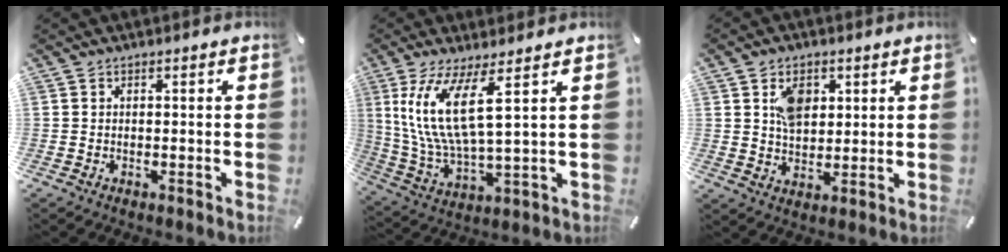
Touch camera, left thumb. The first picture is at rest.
{"total": 12.8, "force": [5.3, 3.2, 11.2], "torque": [-0.249, -0.015, 0.093]}
{"total": 7.7, "force": [2.9, 6.2, 3.7], "torque": [-0.049, -0.001, 0.050]}